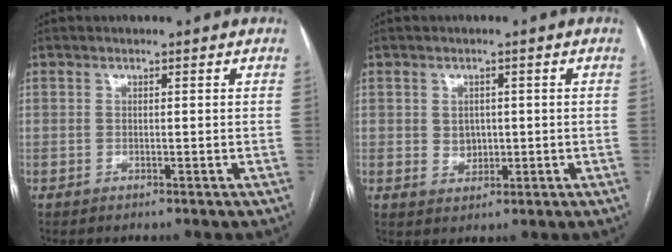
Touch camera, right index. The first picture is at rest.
{"total": 2.9, "force": [0.4, 2.5, 1.4], "torque": [-0.022, 0.003, 0.014]}